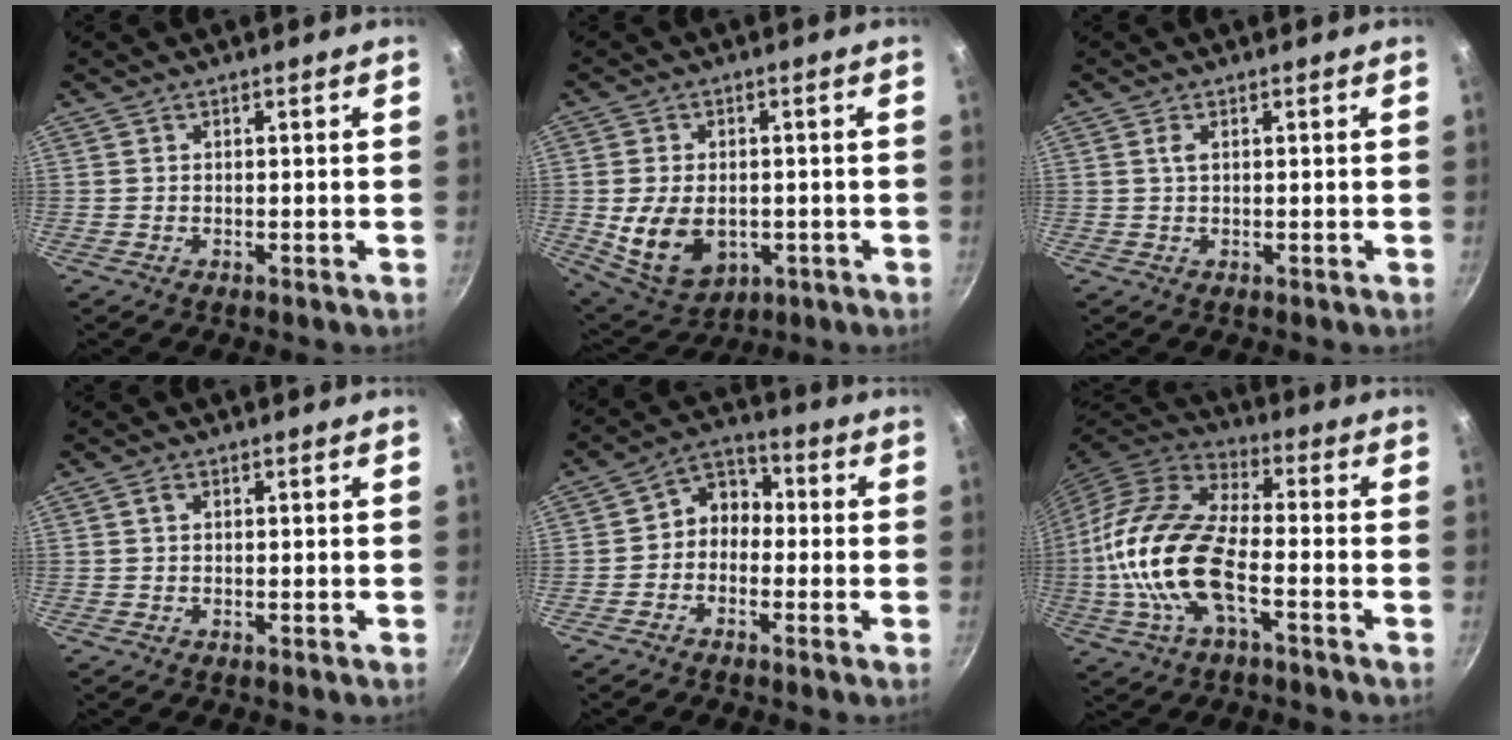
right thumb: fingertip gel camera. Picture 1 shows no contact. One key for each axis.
{"total": 11.9, "fx": -1.7, "fy": 8.3, "fz": 8.3, "tx": -0.133, "ty": -0.006, "tz": -0.008}
{"total": 1.2, "fx": 0.4, "fy": 0.5, "fz": 1.0, "tx": -0.019, "ty": -0.001, "tz": 0.007}
{"total": 1.0, "fx": 0.3, "fy": 0.6, "fz": 0.6, "tx": -0.010, "ty": 0.003, "tz": 0.005}
{"total": 6.1, "fx": -1.2, "fy": 4.9, "fz": 3.3, "tx": -0.023, "ty": 0.033, "tz": -0.041}
{"total": 18.5, "fx": -3.9, "fy": 8.2, "fz": 16.1, "tx": -0.316, "ty": 0.031, "tz": -0.088}